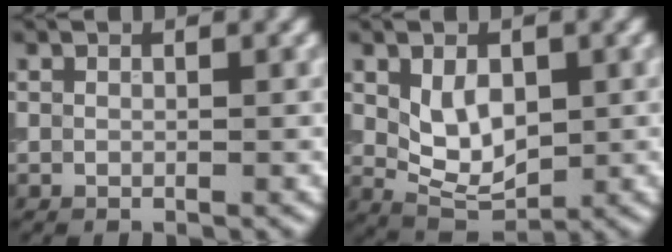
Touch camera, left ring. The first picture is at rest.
{"total": 4.5, "force": [0.5, 2.9, 3.4], "torque": [-0.062, -0.002, 0.014]}